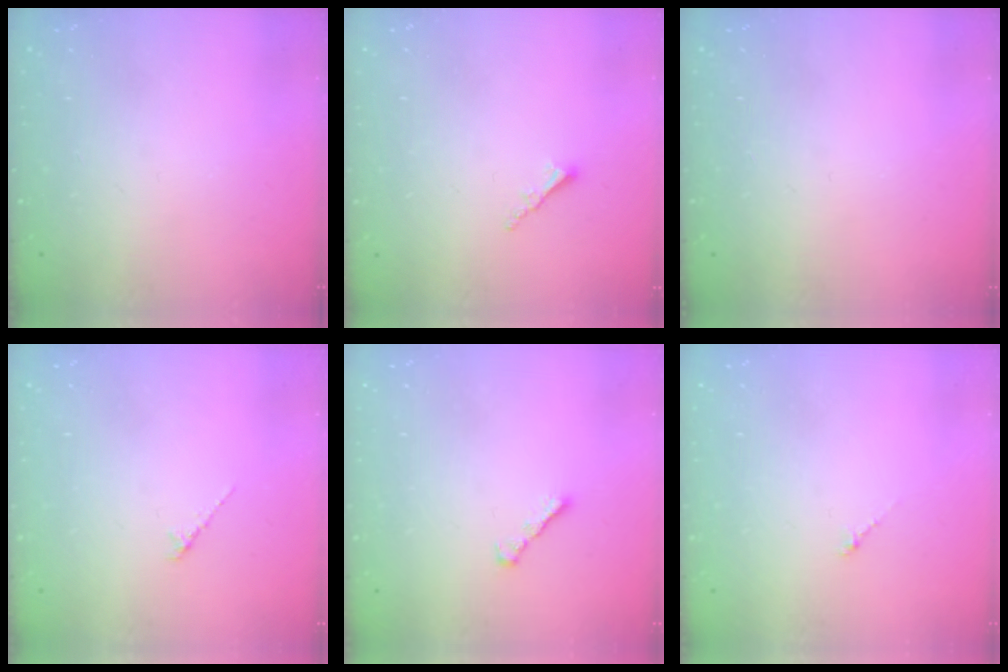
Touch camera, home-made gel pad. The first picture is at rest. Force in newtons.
{"total": 1.7, "press": 1.7, "slide": 0.3}
{"total": 0.0}
{"total": 1.2, "press": 1.1, "slide": 0.4}
{"total": 2.5, "press": 2.4, "slide": 0.6}
{"total": 0.8, "press": 0.6, "slide": 0.4}